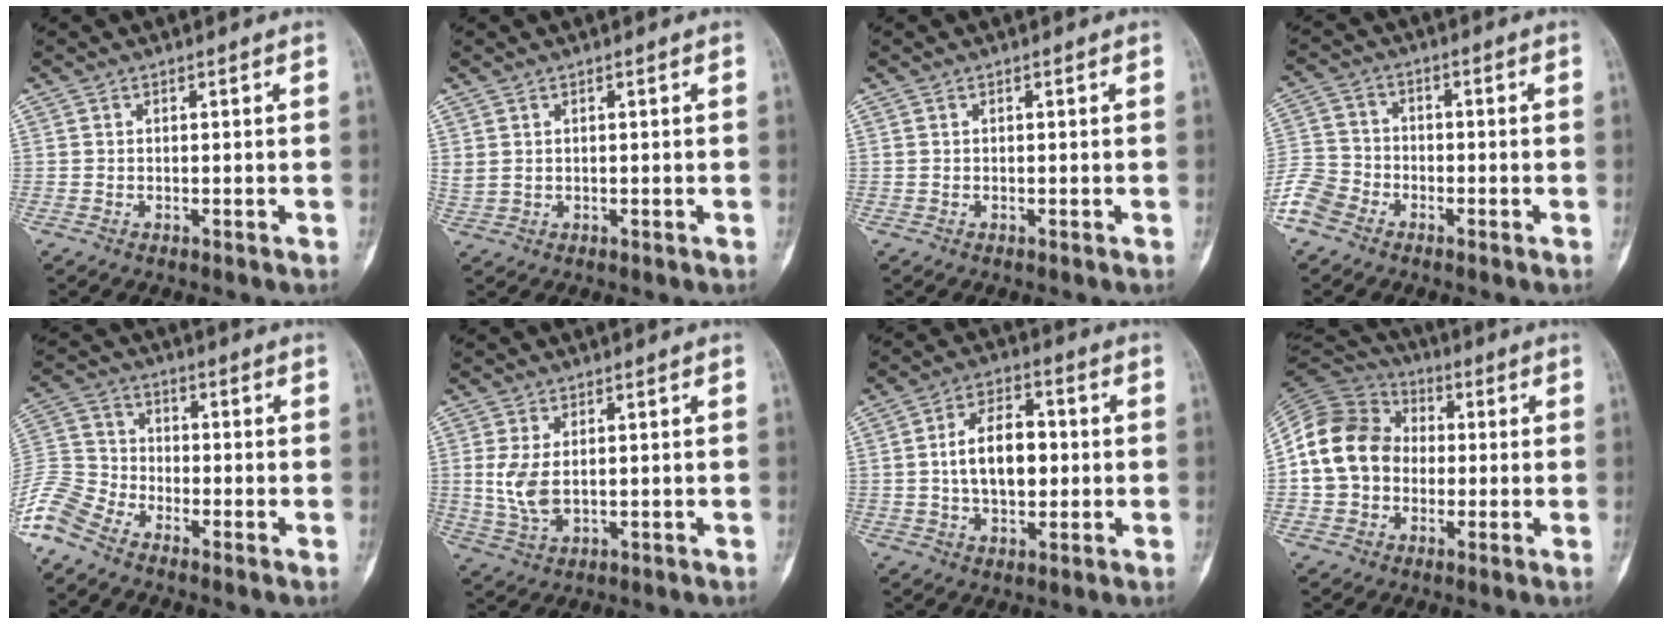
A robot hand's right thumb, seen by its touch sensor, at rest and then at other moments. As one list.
[{"total": 1.6, "force": [0.6, 1.2, 0.8], "torque": [-0.021, 0.001, 0.019]}, {"total": 0.0}, {"total": 7.3, "force": [-4.6, 5.2, 2.4], "torque": [-0.044, 0.018, -0.103]}, {"total": 9.0, "force": [-6.9, 4.2, 4.0], "torque": [-0.090, 0.026, -0.152]}, {"total": 6.1, "force": [0.7, 3.4, 5.0], "torque": [-0.108, -0.006, 0.024]}, {"total": 11.0, "force": [0.3, 6.6, 8.8], "torque": [-0.130, 0.013, 0.004]}, {"total": 14.6, "force": [-0.1, 12.2, 8.0], "torque": [-0.132, 0.034, -0.012]}]